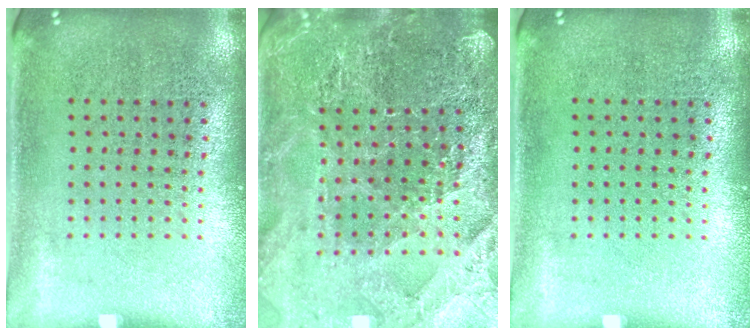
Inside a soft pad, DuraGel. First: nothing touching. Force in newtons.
{"total": 3.7, "press": 3.6, "slide": 1.0}
{"total": 0.0}